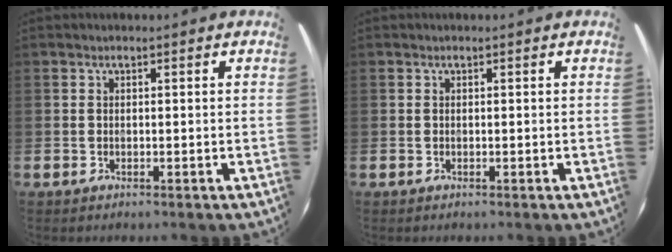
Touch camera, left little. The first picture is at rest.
{"total": 0.0}